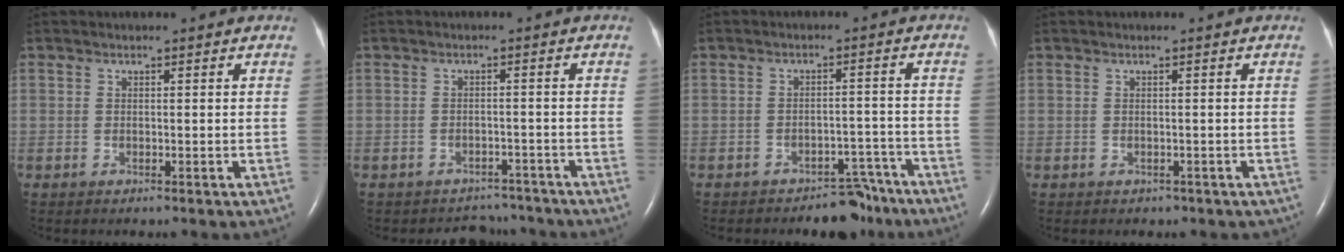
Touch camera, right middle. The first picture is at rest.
{"total": 5.0, "force": [-4.4, 2.1, -0.6], "torque": [0.006, 0.015, -0.055]}
{"total": 5.9, "force": [-5.2, 2.5, 1.0], "torque": [0.000, 0.022, -0.074]}
{"total": 1.8, "force": [-1.2, 1.3, 0.5], "torque": [-0.016, 0.004, -0.004]}